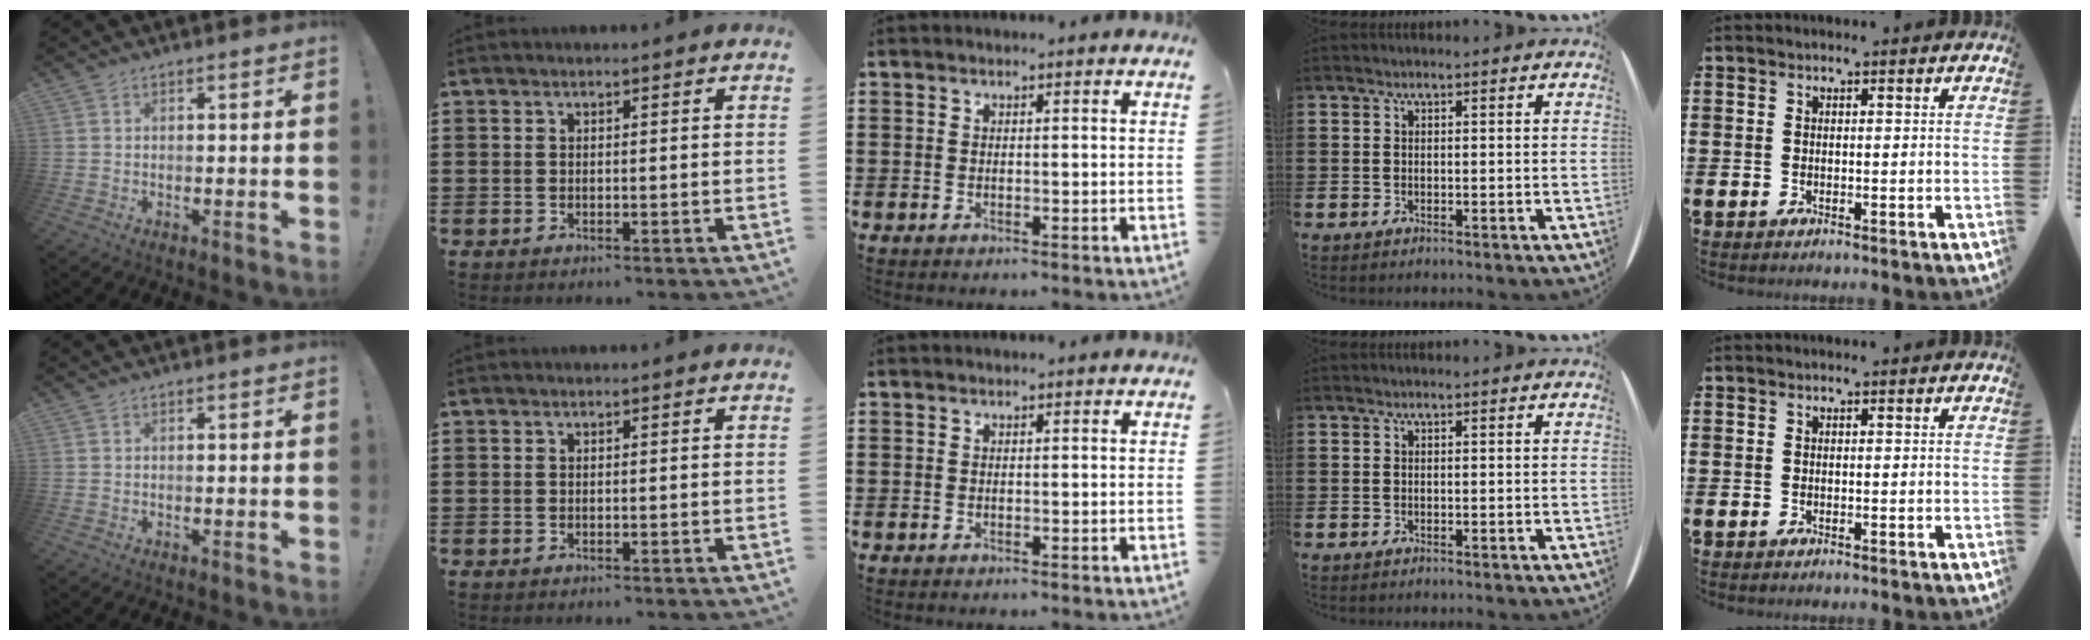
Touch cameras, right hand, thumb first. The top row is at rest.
{}